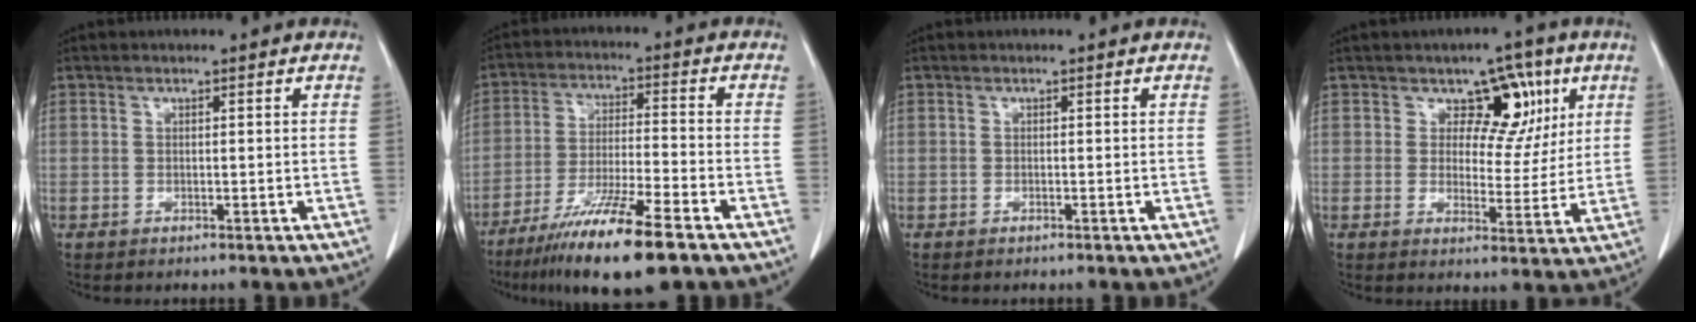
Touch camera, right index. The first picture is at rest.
{"total": 13.4, "force": [-8.8, 0.5, 10.1], "torque": [-0.189, -0.037, -0.156]}
{"total": 0.0}
{"total": 7.3, "force": [3.4, 5.1, 4.0], "torque": [-0.030, 0.007, 0.047]}